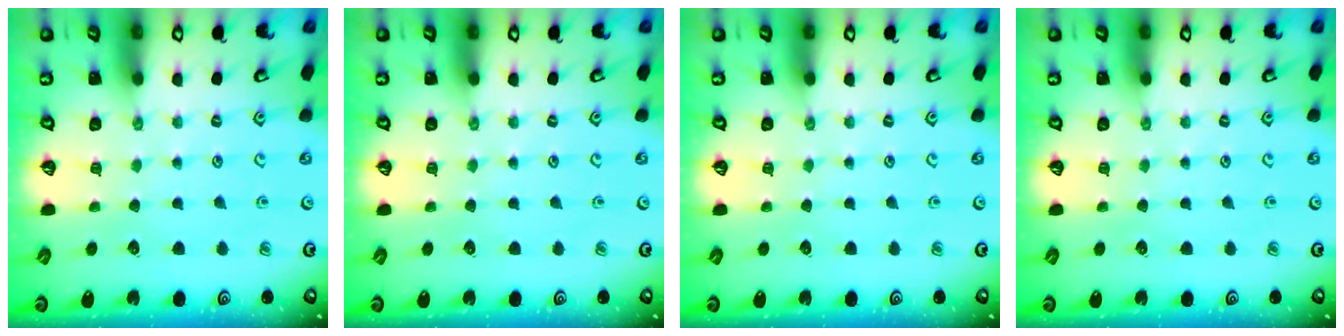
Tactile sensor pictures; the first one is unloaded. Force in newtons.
{"total": 0.0}
{"total": 0.0}
{"total": 0.0}